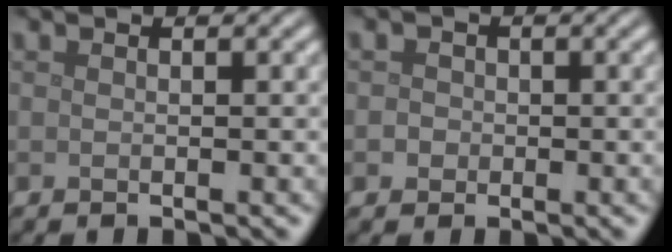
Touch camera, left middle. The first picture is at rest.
{"total": 1.7, "force": [0.2, 1.5, 0.6], "torque": [0.009, 0.006, -0.008]}